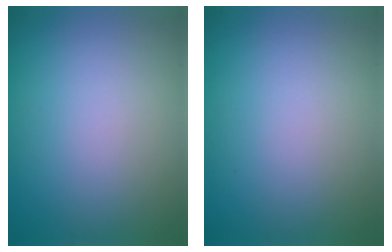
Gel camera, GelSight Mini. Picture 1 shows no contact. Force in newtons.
{"total": 0.0}